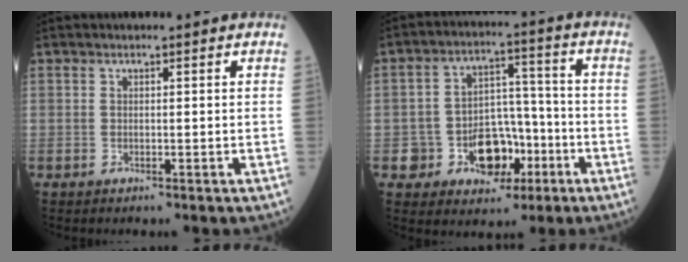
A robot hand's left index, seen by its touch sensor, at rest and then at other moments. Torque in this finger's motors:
{"motor_torque": [1.08, 1.06, 0.24, 0.07]}